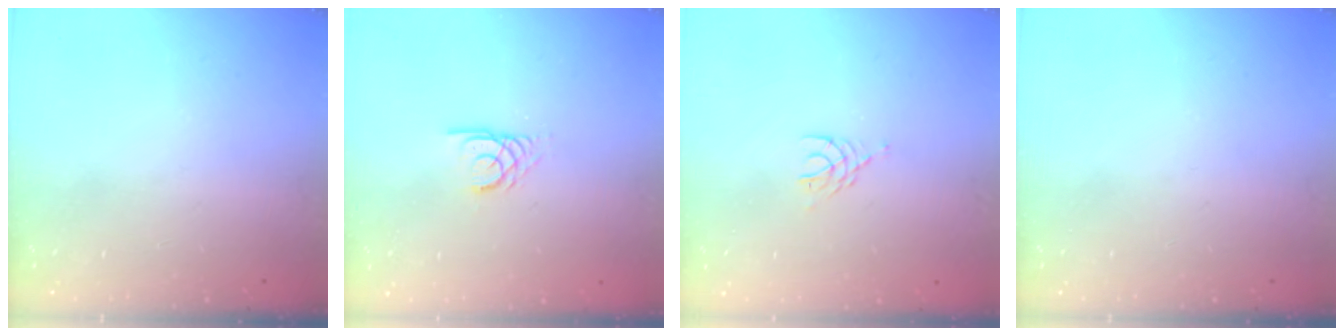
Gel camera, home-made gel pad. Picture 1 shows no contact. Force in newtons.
{"total": 2.4, "press": 2.4, "slide": 0.2}
{"total": 3.2, "press": 3.1, "slide": 0.4}
{"total": 0.0}